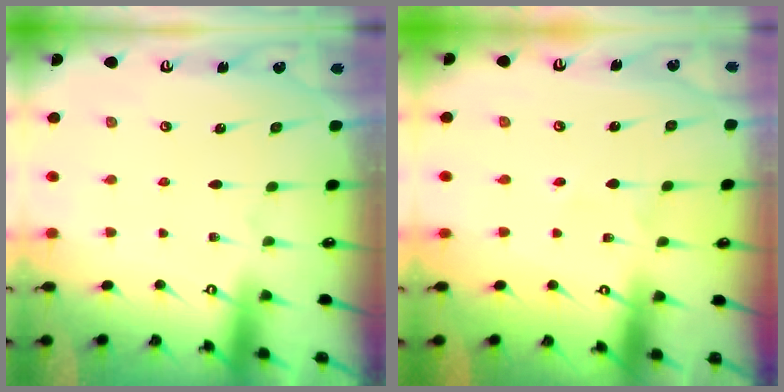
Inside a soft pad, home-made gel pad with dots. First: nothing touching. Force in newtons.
{"total": 2.3, "press": 2.2, "slide": 0.7}